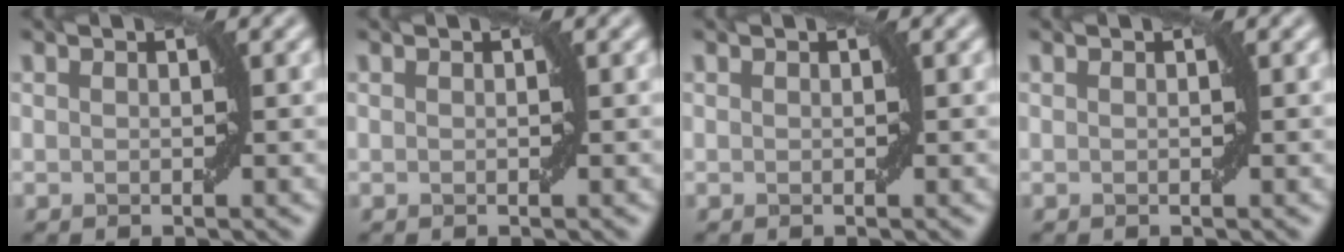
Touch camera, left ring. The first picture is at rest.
{"total": 0.0}
{"total": 0.0}
{"total": 0.0}